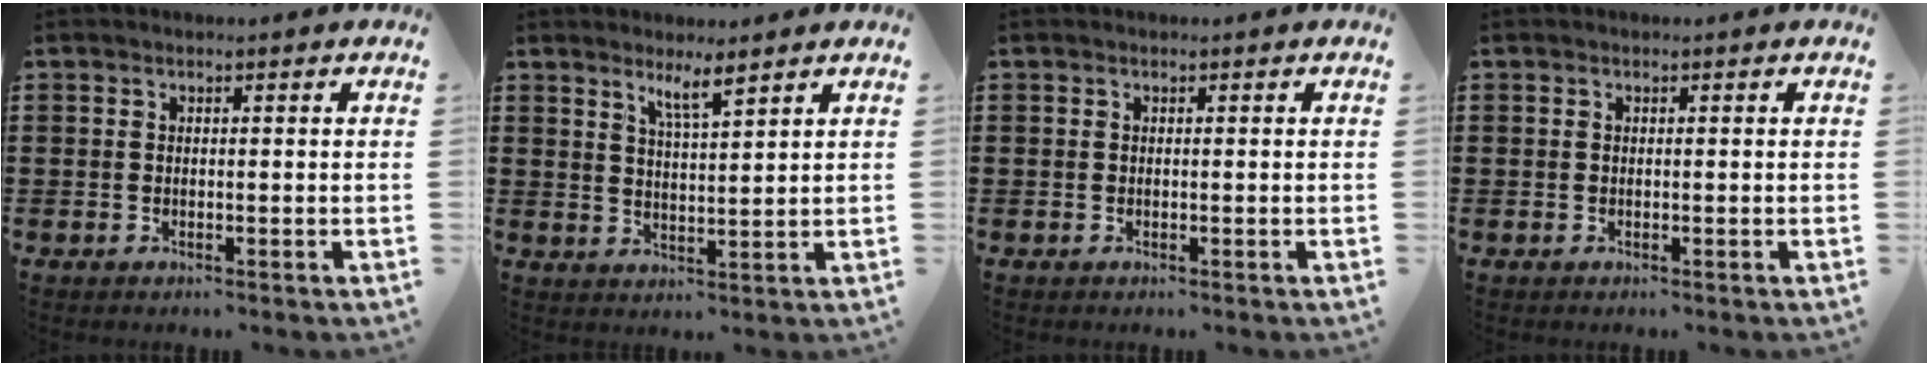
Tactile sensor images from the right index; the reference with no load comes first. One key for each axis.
{"total": 3.7, "fx": 2.9, "fy": 0.2, "fz": 2.3, "tx": -0.043, "ty": 0.000, "tz": 0.049}
{"total": 0.0}
{"total": 0.0}